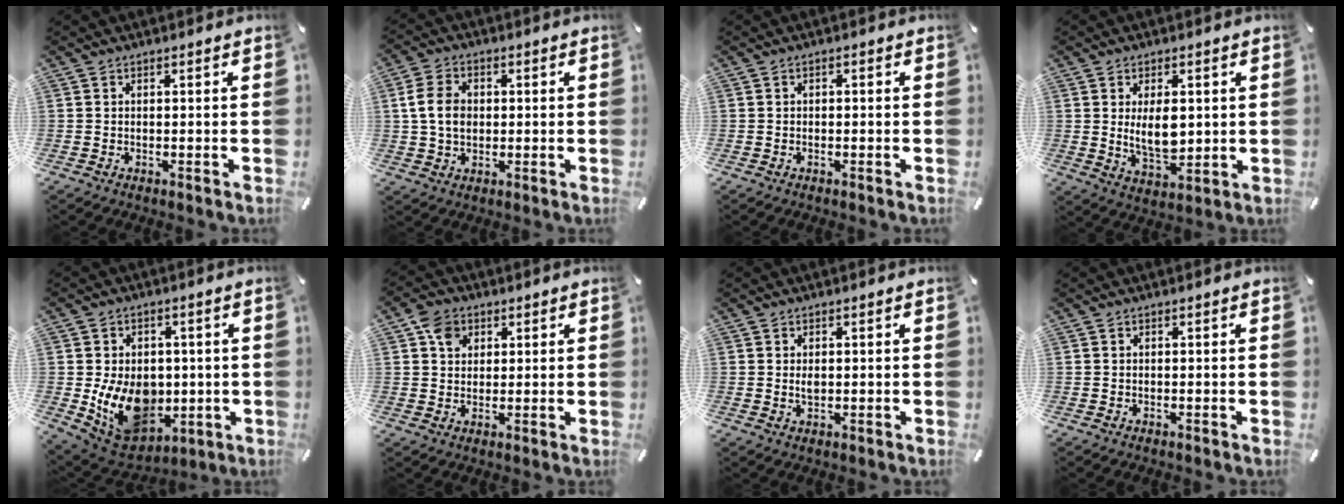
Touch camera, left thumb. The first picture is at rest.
{"total": 7.8, "force": [0.6, 6.3, 4.5], "torque": [-0.096, 0.006, 0.008]}
{"total": 0.6, "force": [-0.3, 0.3, 0.4], "torque": [-0.006, 0.002, -0.006]}
{"total": 8.6, "force": [1.2, 4.9, 7.0], "torque": [-0.123, -0.012, 0.013]}
{"total": 14.8, "force": [-1.8, 11.5, 9.1], "torque": [-0.170, -0.002, -0.023]}
{"total": 6.2, "force": [2.1, 5.3, 2.3], "torque": [-0.032, 0.006, 0.039]}
{"total": 1.5, "force": [0.3, 1.0, 1.1], "torque": [-0.025, 0.005, 0.004]}
{"total": 0.0}